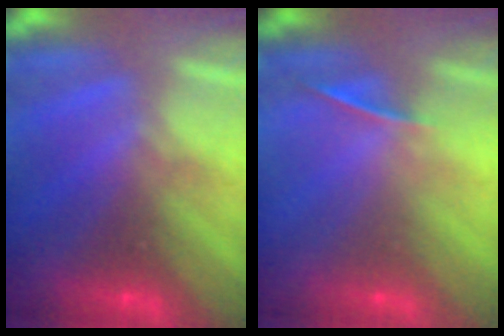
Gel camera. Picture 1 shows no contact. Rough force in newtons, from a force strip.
{"total": 1.3}